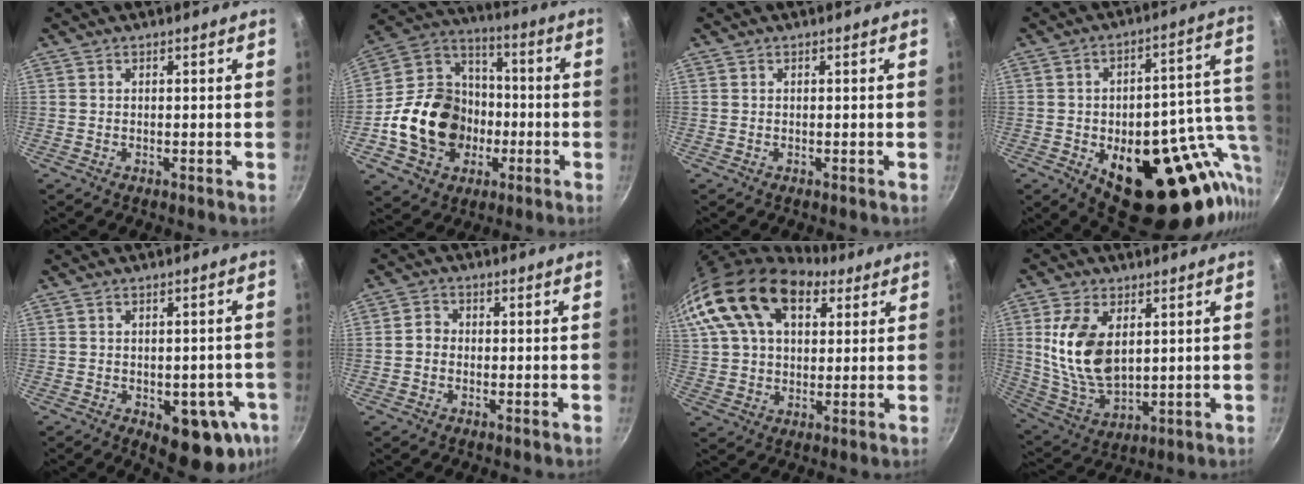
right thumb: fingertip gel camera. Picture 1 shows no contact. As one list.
[{"total": 20.6, "force": [-4.5, 16.8, 11.2], "torque": [-0.173, 0.049, -0.074]}, {"total": 0.0}, {"total": 28.5, "force": [-6.8, 14.1, 23.8], "torque": [-0.258, 0.004, -0.076]}, {"total": 12.5, "force": [-4.0, 6.6, 9.8], "torque": [-0.065, 0.008, -0.040]}, {"total": 3.1, "force": [-0.5, 2.8, 1.3], "torque": [-0.008, 0.014, -0.015]}, {"total": 24.3, "force": [11.5, 15.2, 15.1], "torque": [-0.301, 0.023, 0.201]}, {"total": 14.2, "force": [3.0, 8.5, 11.0], "torque": [-0.200, -0.026, 0.073]}]